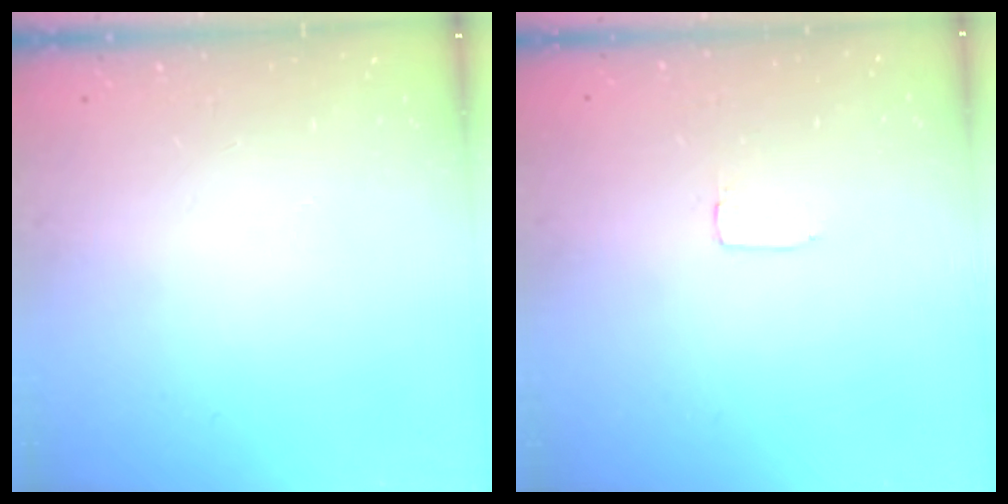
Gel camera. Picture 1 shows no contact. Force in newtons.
{"total": 1.7, "press": 1.7, "slide": 0.1}